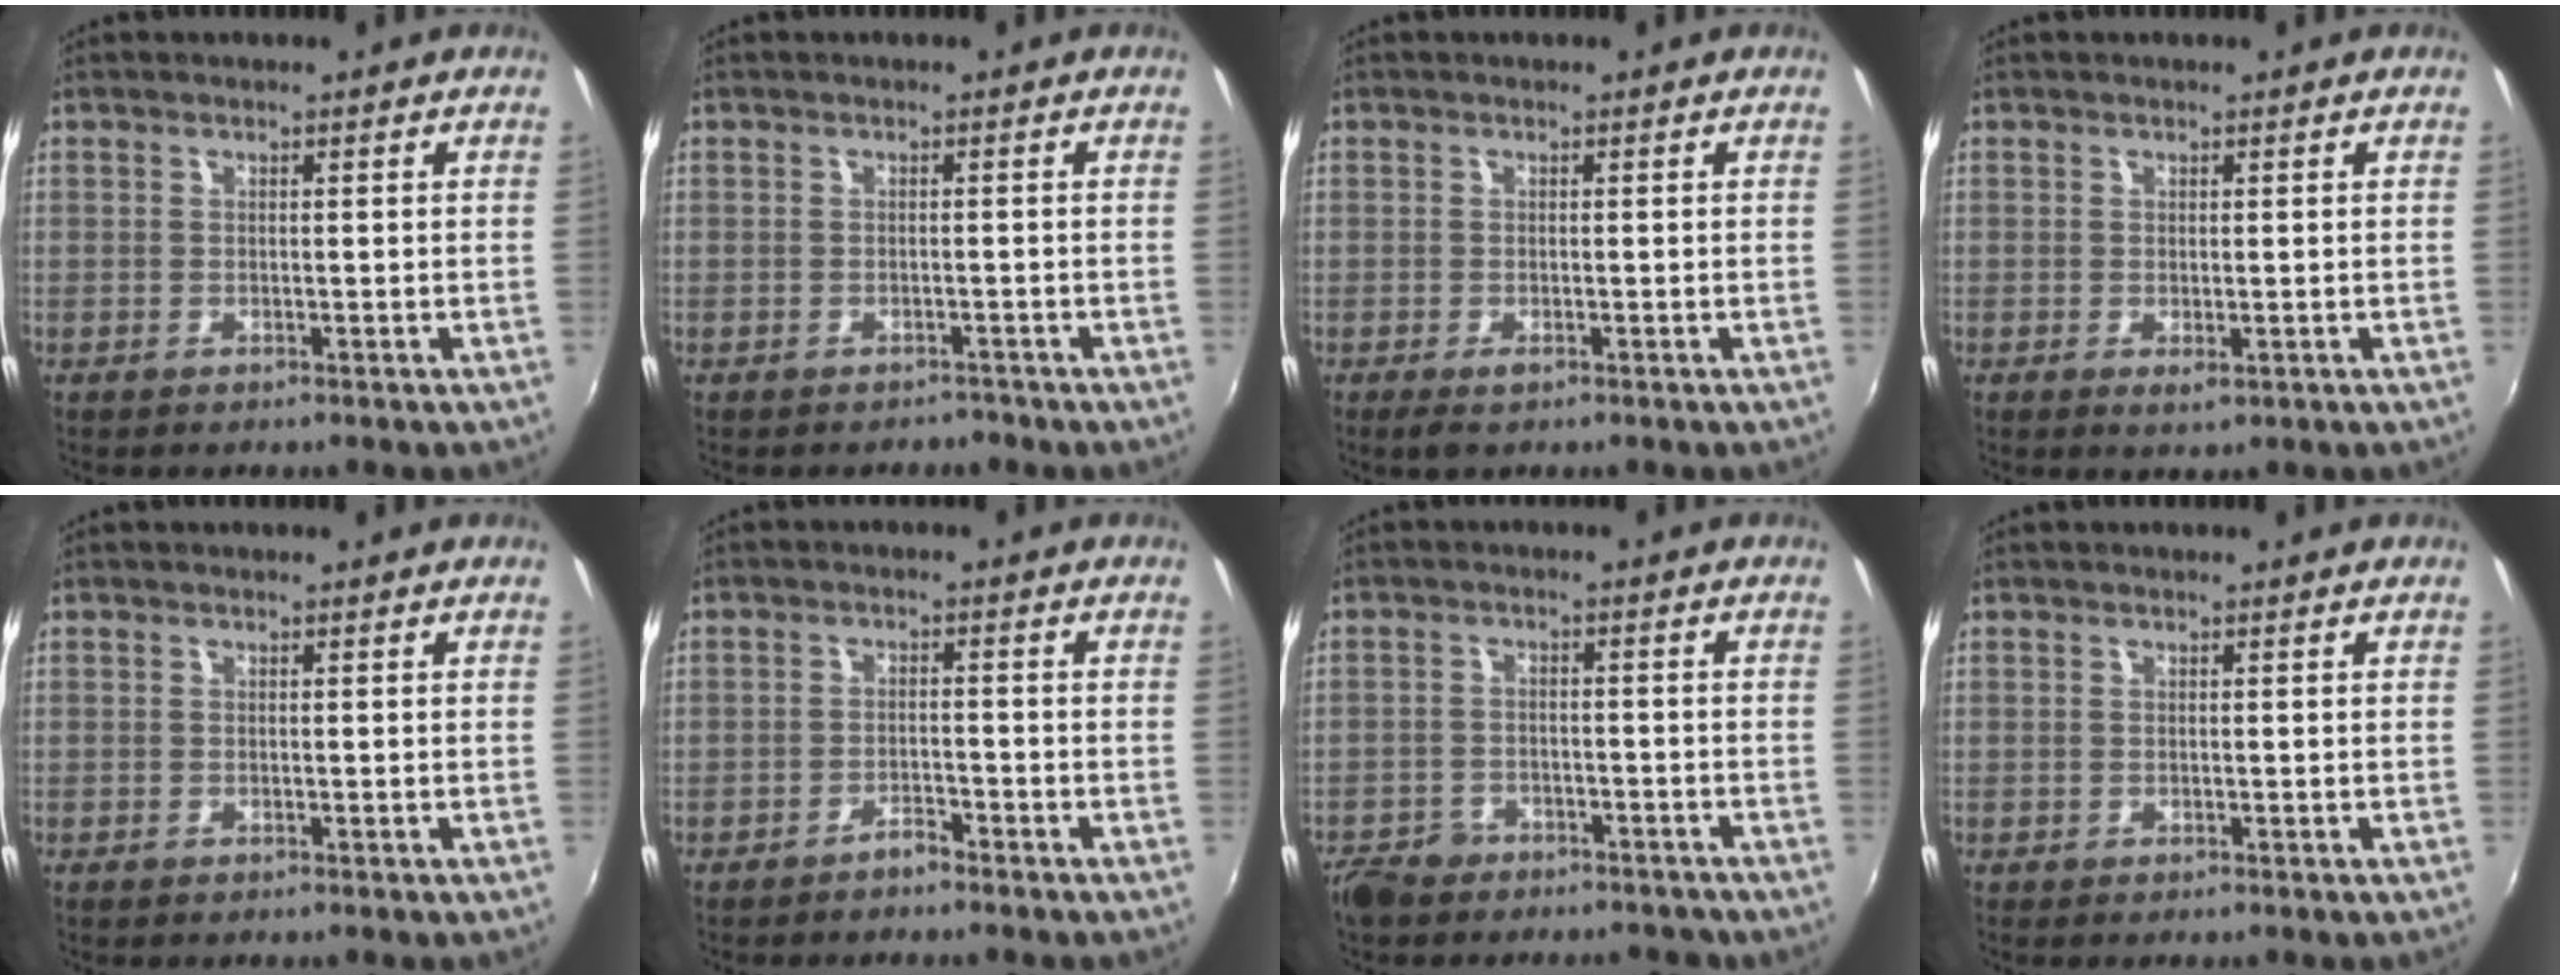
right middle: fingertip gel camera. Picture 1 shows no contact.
{"total": 1.7, "force": [-1.5, 0.9, -0.1], "torque": [0.001, -0.001, -0.018]}
{"total": 1.6, "force": [-1.0, 0.5, 1.2], "torque": [-0.022, -0.008, -0.017]}
{"total": 1.3, "force": [-0.1, 0.5, 1.2], "torque": [-0.021, -0.005, 0.000]}
{"total": 0.0}
{"total": 2.1, "force": [-2.0, 0.4, 0.6], "torque": [-0.018, 0.003, -0.030]}
{"total": 8.9, "force": [-7.1, 4.8, 2.4], "torque": [-0.071, 0.012, -0.105]}
{"total": 0.0}